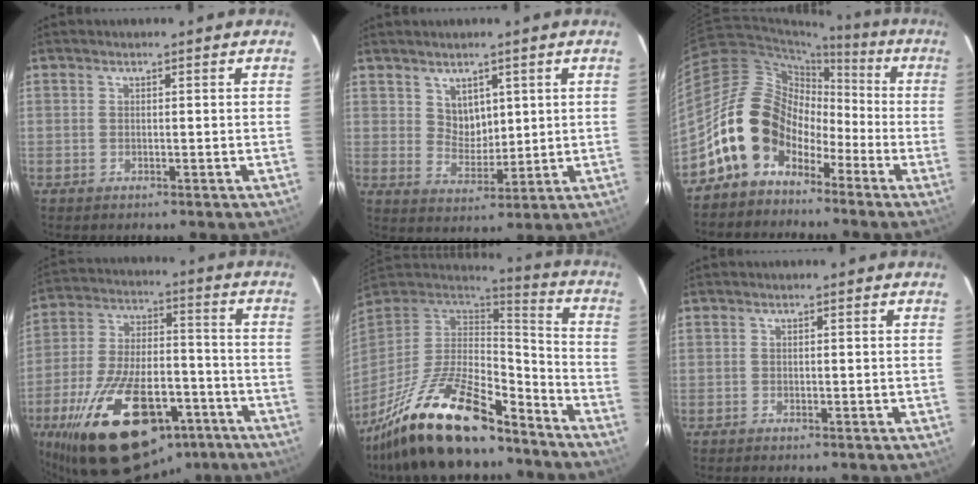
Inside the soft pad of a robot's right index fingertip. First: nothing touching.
{"total": 5.1, "force": [2.6, 3.8, 2.1], "torque": [-0.028, 0.001, 0.056]}
{"total": 12.8, "force": [-6.4, 9.8, 5.3], "torque": [-0.105, 0.032, -0.117]}
{"total": 27.4, "force": [-15.9, 13.2, 18.0], "torque": [-0.332, -0.005, -0.236]}
{"total": 24.1, "force": [-17.1, 8.1, 14.9], "torque": [-0.291, -0.027, -0.287]}
{"total": 0.6, "force": [-0.5, 0.1, 0.2], "torque": [-0.004, -0.001, -0.010]}